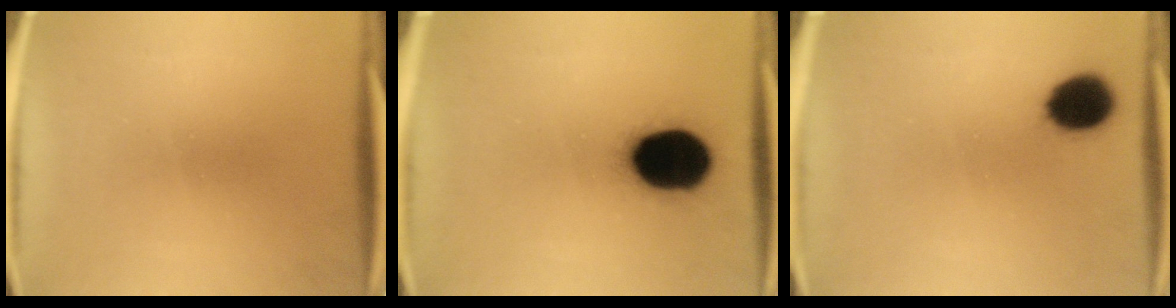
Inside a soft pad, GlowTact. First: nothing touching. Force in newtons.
{"total": 19.6}
{"total": 9.5}